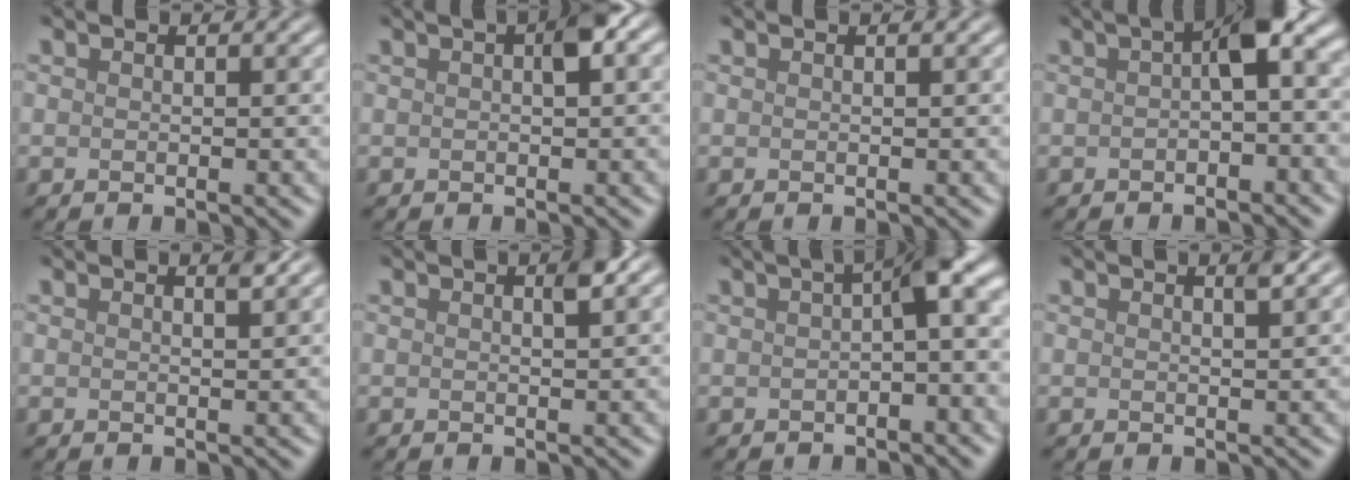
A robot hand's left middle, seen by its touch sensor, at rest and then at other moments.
{"total": 2.3, "force": [0.4, 0.6, 2.1], "torque": [-0.028, 0.011, 0.008]}
{"total": 0.0}
{"total": 4.3, "force": [-0.2, 1.2, 4.2], "torque": [-0.056, 0.015, -0.009]}
{"total": 0.7, "force": [0.6, -0.1, 0.4], "torque": [-0.004, 0.000, 0.011]}
{"total": 1.2, "force": [0.6, -0.1, 1.0], "torque": [-0.016, 0.003, 0.010]}
{"total": 4.2, "force": [0.1, 1.0, 4.1], "torque": [-0.051, 0.016, -0.001]}
{"total": 1.0, "force": [0.7, -0.1, 0.7], "torque": [-0.006, 0.003, 0.010]}